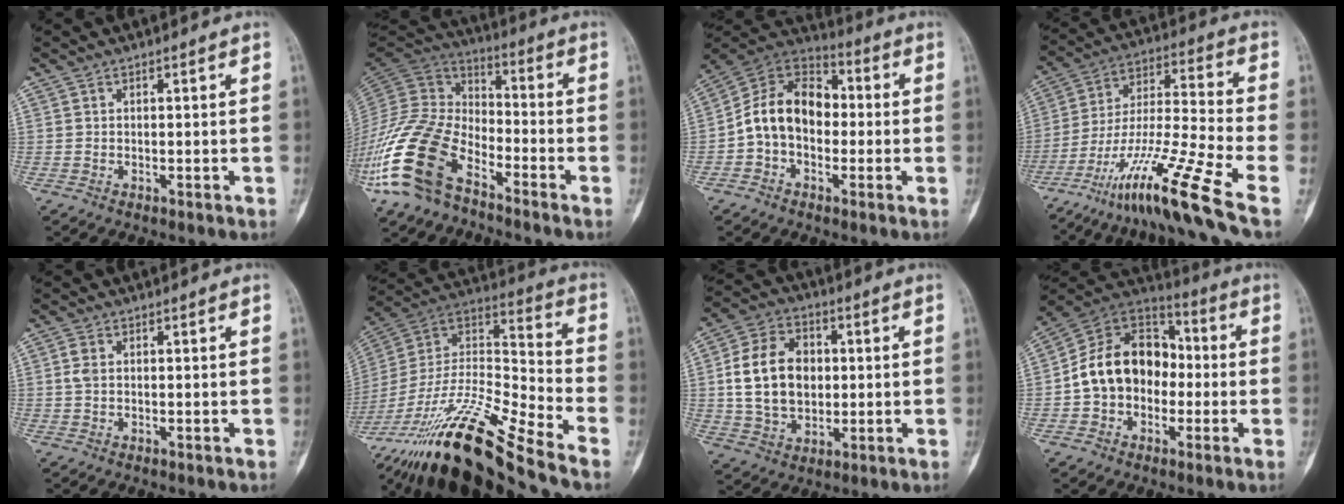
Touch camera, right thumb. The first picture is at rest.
{"total": 19.9, "force": [-11.1, 10.6, 12.6], "torque": [-0.260, 0.058, -0.219]}
{"total": 13.7, "force": [-1.3, 10.0, 9.3], "torque": [-0.140, 0.044, -0.036]}
{"total": 21.6, "force": [-12.7, 1.3, 17.5], "torque": [-0.351, 0.048, -0.224]}
{"total": 1.8, "force": [0.2, 1.2, 1.4], "torque": [-0.028, 0.003, 0.000]}
{"total": 27.0, "force": [-19.5, 3.9, 18.2], "torque": [-0.376, 0.043, -0.357]}
{"total": 14.9, "force": [1.2, 11.1, 9.9], "torque": [-0.153, 0.012, 0.024]}
{"total": 16.3, "force": [-1.5, 12.5, 10.3], "torque": [-0.145, 0.047, -0.036]}